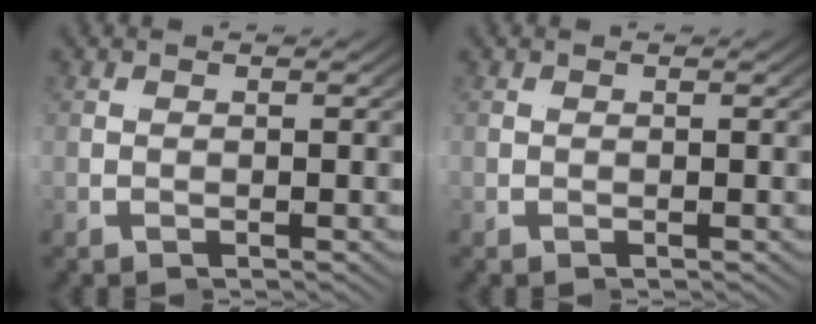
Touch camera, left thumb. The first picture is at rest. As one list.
[{"total": 0.0}]